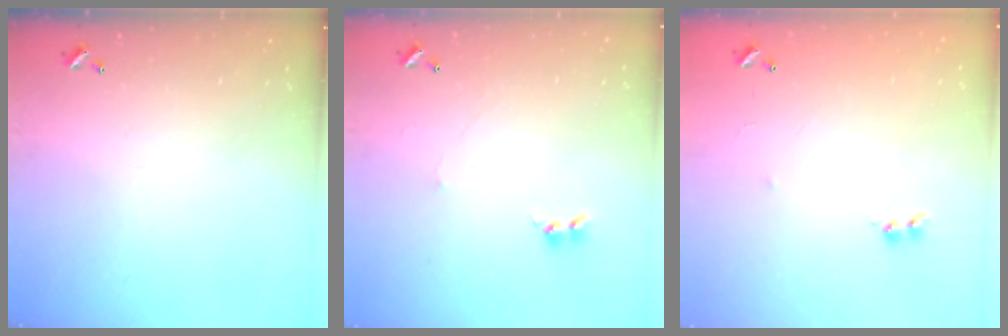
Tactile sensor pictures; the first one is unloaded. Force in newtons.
{"total": 0.8, "press": 0.7, "slide": 0.5}
{"total": 5.7, "press": 5.7, "slide": 0.7}